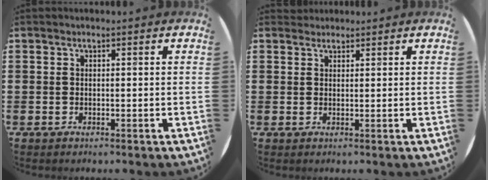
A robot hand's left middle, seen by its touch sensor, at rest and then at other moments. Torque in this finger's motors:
{"motor_torque": [-0.04, -0.10, -0.15, -0.05]}